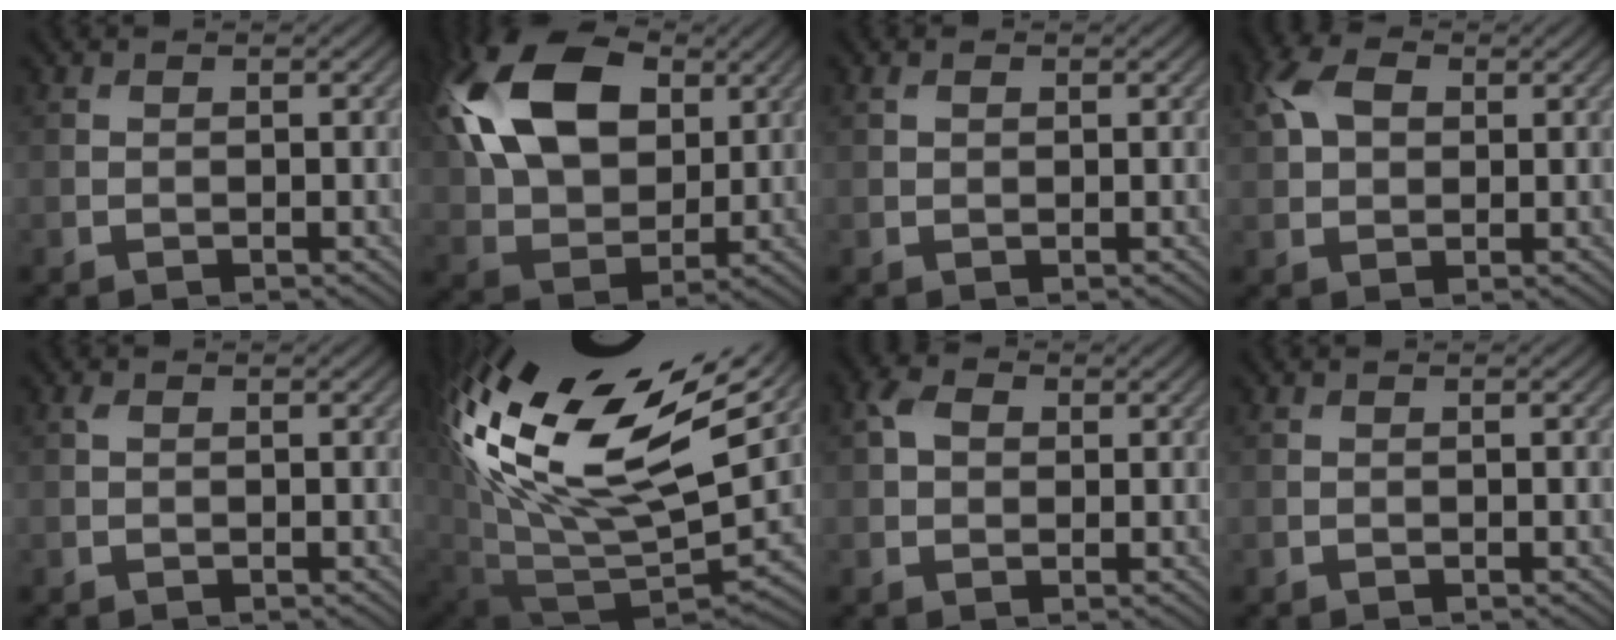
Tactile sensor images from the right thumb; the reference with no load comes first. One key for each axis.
{"total": 17.3, "fx": 5.5, "fy": 11.1, "fz": 12.0, "tx": -0.286, "ty": 0.035, "tz": 0.098}
{"total": 1.0, "fx": 0.5, "fy": 0.7, "fz": 0.6, "tx": -0.014, "ty": 0.002, "tz": 0.009}
{"total": 5.6, "fx": 1.9, "fy": 3.8, "fz": 3.7, "tx": -0.091, "ty": 0.014, "tz": 0.030}
{"total": 0.5, "fx": 0.2, "fy": 0.4, "fz": 0.3, "tx": -0.009, "ty": 0.002, "tz": 0.004}
{"total": 19.2, "fx": 9.0, "fy": 9.7, "fz": 13.9, "tx": -0.281, "ty": 0.007, "tz": 0.168}
{"total": 3.2, "fx": 0.9, "fy": 2.4, "fz": 1.8, "tx": -0.042, "ty": 0.006, "tz": 0.009}
{"total": 0.0}